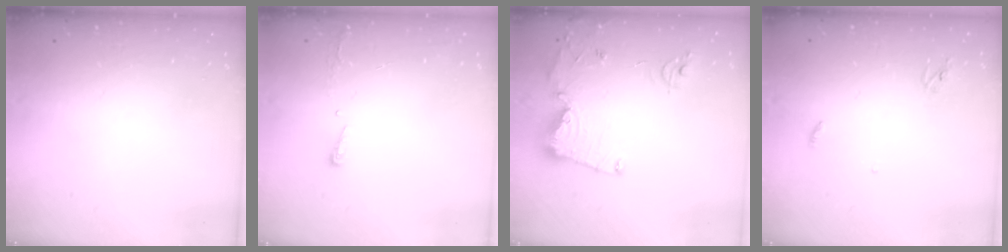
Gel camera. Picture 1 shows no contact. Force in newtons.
{"total": 3.2, "press": 3.2, "slide": 0.6}
{"total": 13.4, "press": 13.4, "slide": 1.5}
{"total": 3.0, "press": 2.9, "slide": 0.2}